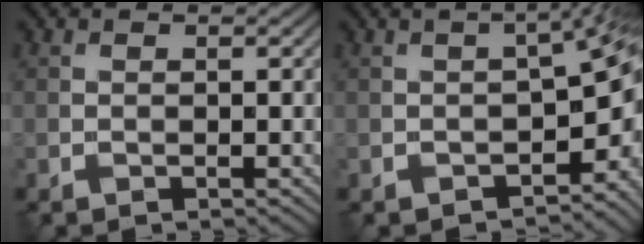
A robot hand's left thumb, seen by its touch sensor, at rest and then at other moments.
{"total": 8.8, "force": [-3.5, 3.3, 7.4], "torque": [-0.097, -0.022, -0.035]}